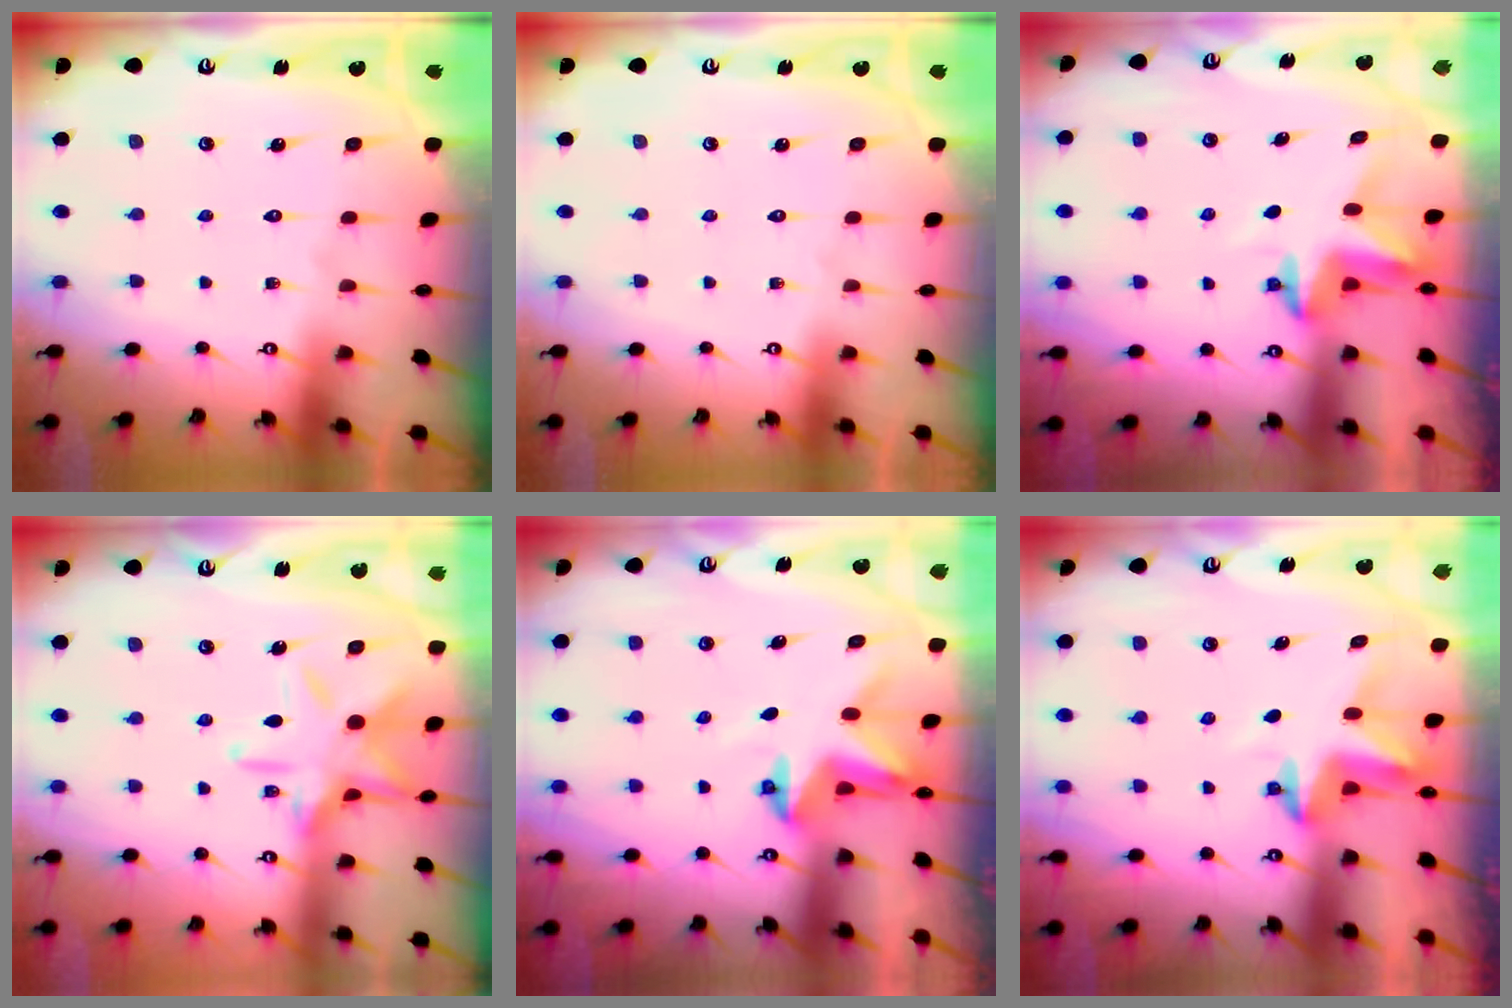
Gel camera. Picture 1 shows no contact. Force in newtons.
{"total": 0.0}
{"total": 3.8, "press": 3.8, "slide": 0.3}
{"total": 14.0, "press": 14.0, "slide": 0.9}
{"total": 3.3, "press": 3.3, "slide": 0.2}
{"total": 3.8, "press": 3.8, "slide": 0.4}